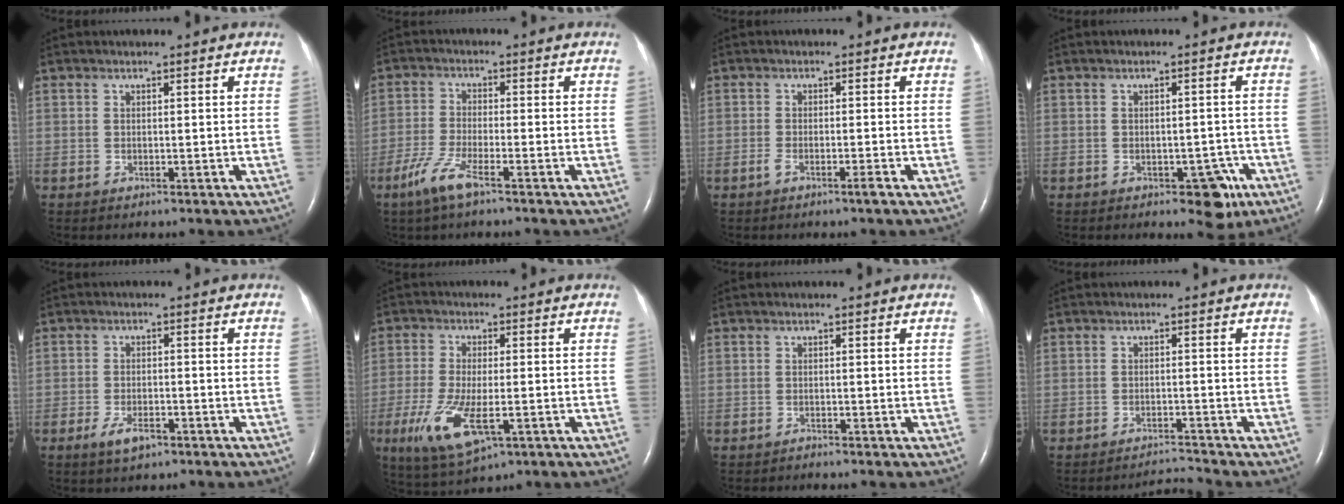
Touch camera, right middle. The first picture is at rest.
{"total": 5.3, "force": [-3.5, 0.5, 4.0], "torque": [-0.092, -0.009, -0.074]}
{"total": 1.9, "force": [-1.3, -0.1, 1.4], "torque": [-0.033, -0.003, -0.027]}
{"total": 4.6, "force": [-2.5, 2.4, 3.0], "torque": [-0.024, 0.008, -0.026]}
{"total": 3.6, "force": [-2.2, 1.5, 2.5], "torque": [-0.051, 0.000, -0.036]}
{"total": 9.7, "force": [-3.5, 3.0, 8.6], "torque": [-0.180, -0.027, -0.053]}
{"total": 0.0}
{"total": 2.6, "force": [-2.3, -1.1, -0.7], "torque": [0.007, -0.006, -0.032]}